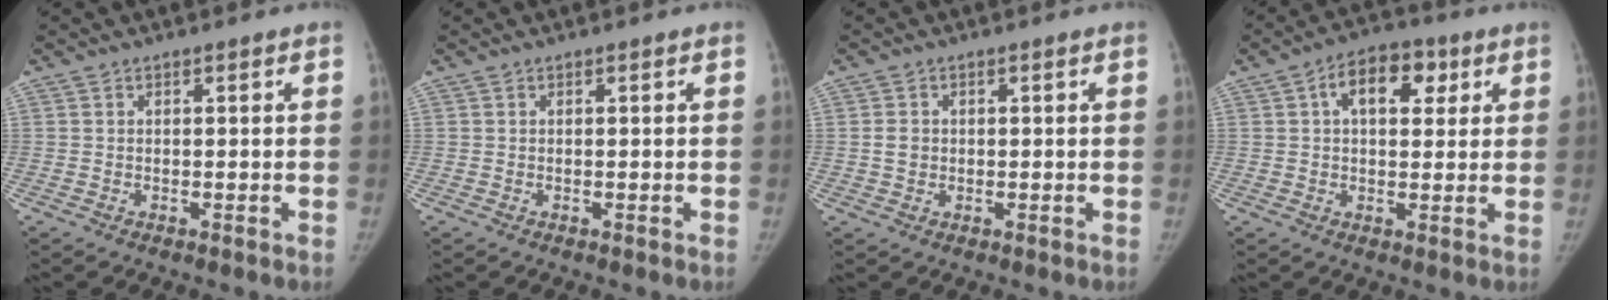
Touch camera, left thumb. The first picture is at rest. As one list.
[{"total": 0.0}, {"total": 2.4, "force": [0.1, 2.0, 1.2], "torque": [-0.016, 0.003, 0.002]}, {"total": 9.6, "force": [3.2, 5.9, 6.9], "torque": [-0.074, 0.009, 0.040]}]